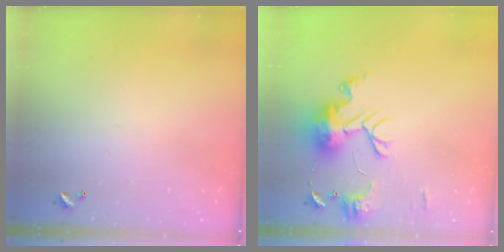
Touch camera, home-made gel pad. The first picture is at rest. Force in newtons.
{"total": 13.5, "press": 13.5, "slide": 1.0}